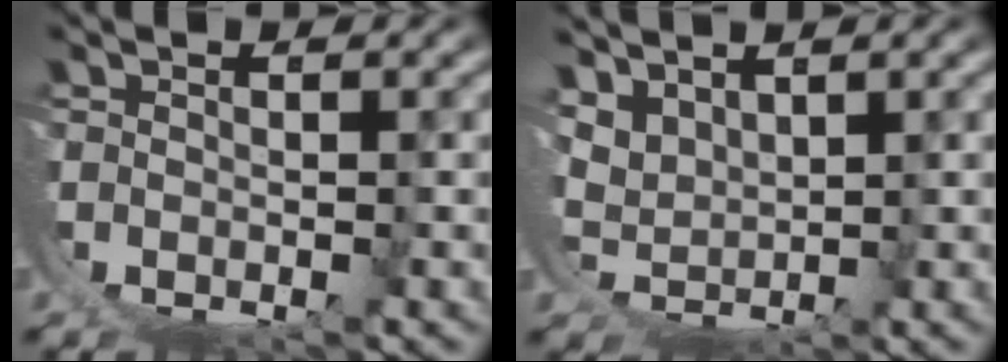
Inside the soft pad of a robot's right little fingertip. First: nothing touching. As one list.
[{"total": 3.9, "force": [1.9, 2.6, 2.2], "torque": [-0.069, -0.024, 0.046]}]